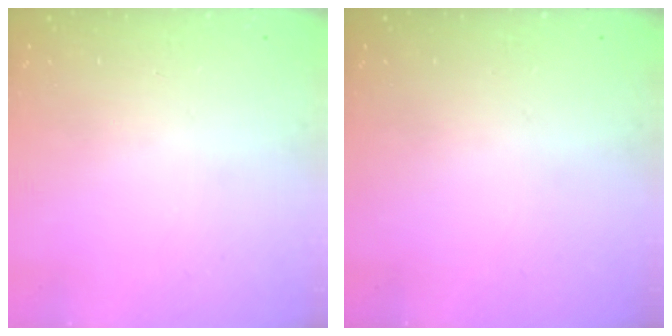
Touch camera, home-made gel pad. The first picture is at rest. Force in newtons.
{"total": 0.0}